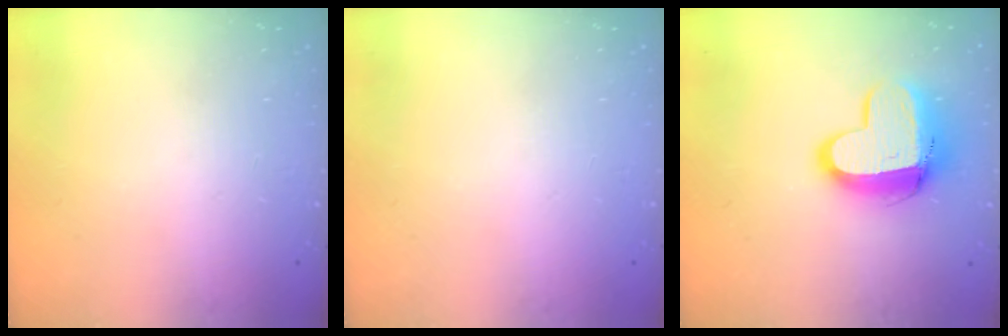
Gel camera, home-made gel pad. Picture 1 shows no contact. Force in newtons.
{"total": 0.0}
{"total": 13.0, "press": 13.0, "slide": 1.2}